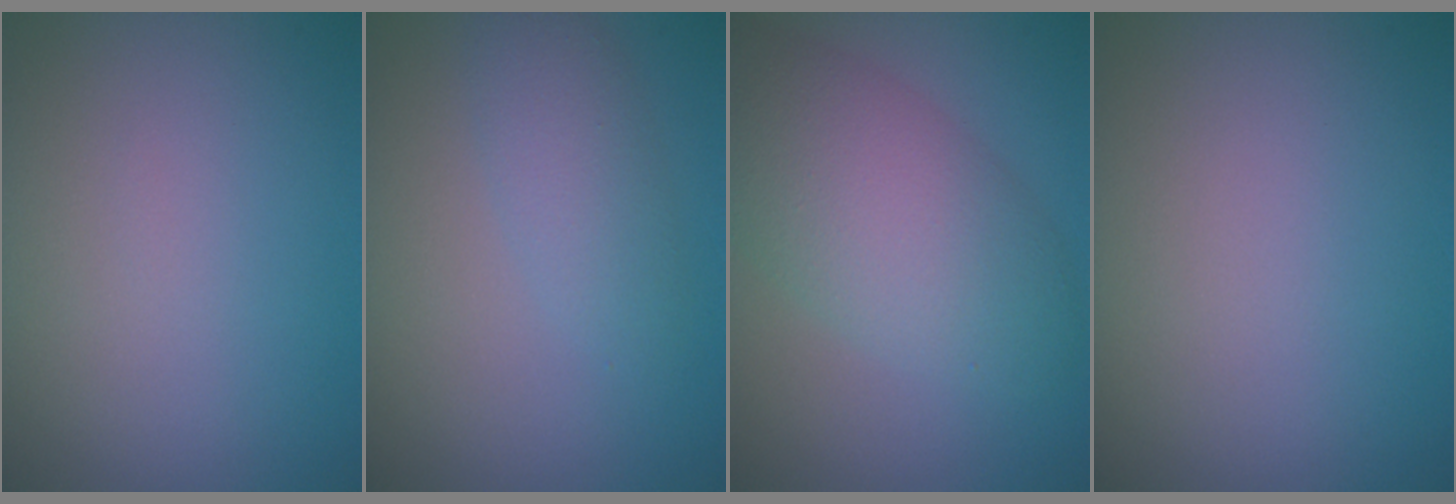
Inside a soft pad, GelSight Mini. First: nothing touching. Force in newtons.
{"total": 2.4, "press": 2.4, "slide": 0.1}
{"total": 6.8, "press": 6.8, "slide": 0.2}
{"total": 0.0}